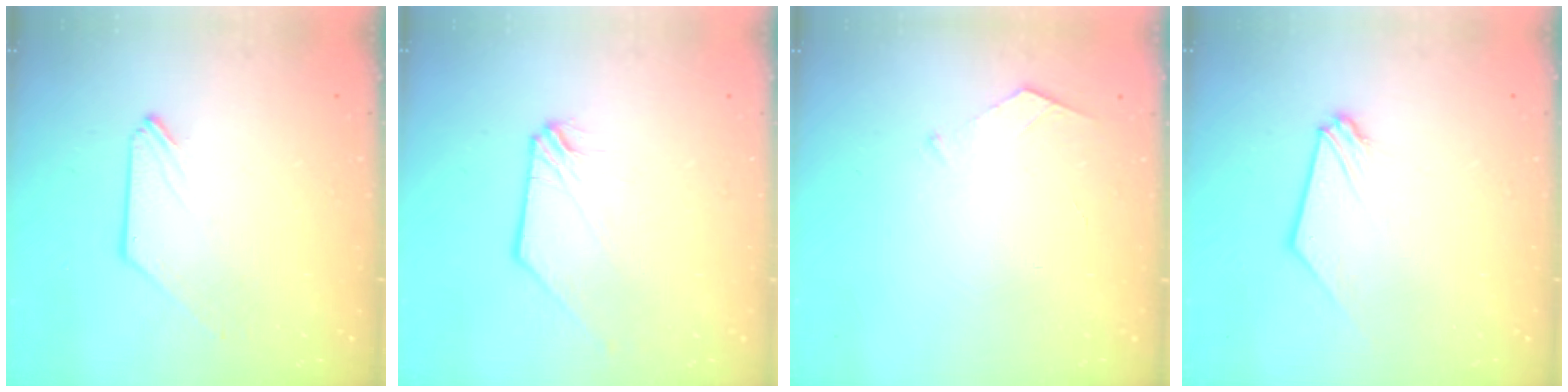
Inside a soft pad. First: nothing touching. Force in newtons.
{"total": 1.0, "press": 1.0, "slide": 0.2}
{"total": 4.4, "press": 4.3, "slide": 0.6}
{"total": 0.7, "press": 0.6, "slide": 0.2}